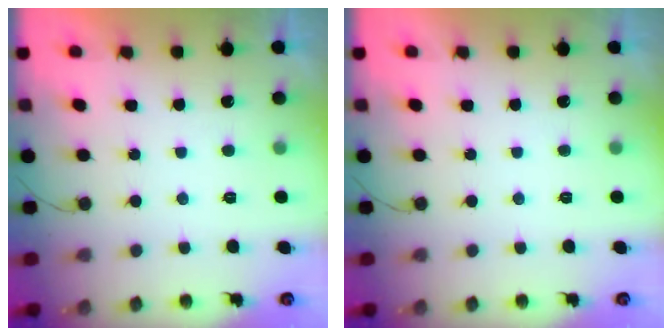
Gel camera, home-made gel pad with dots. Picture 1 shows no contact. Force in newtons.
{"total": 0.0}